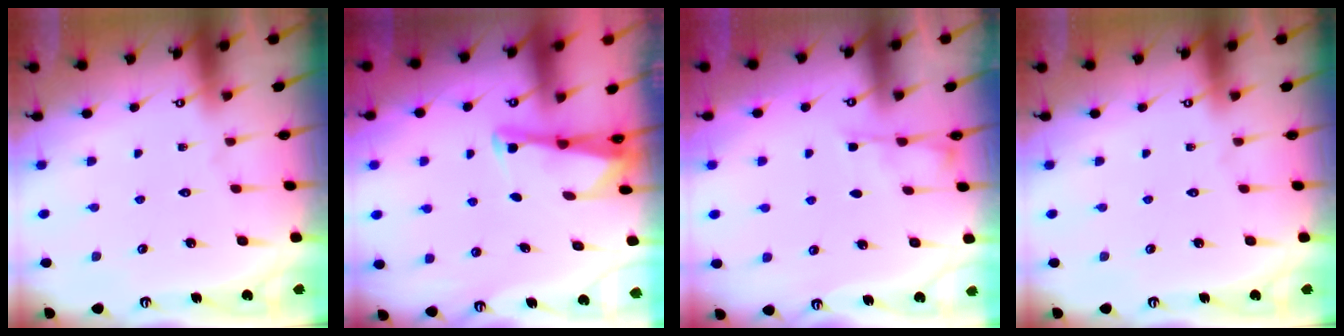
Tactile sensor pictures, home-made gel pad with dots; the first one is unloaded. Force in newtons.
{"total": 2.7, "press": 2.7, "slide": 0.1}
{"total": 3.1, "press": 3.1, "slide": 0.4}
{"total": 0.0}